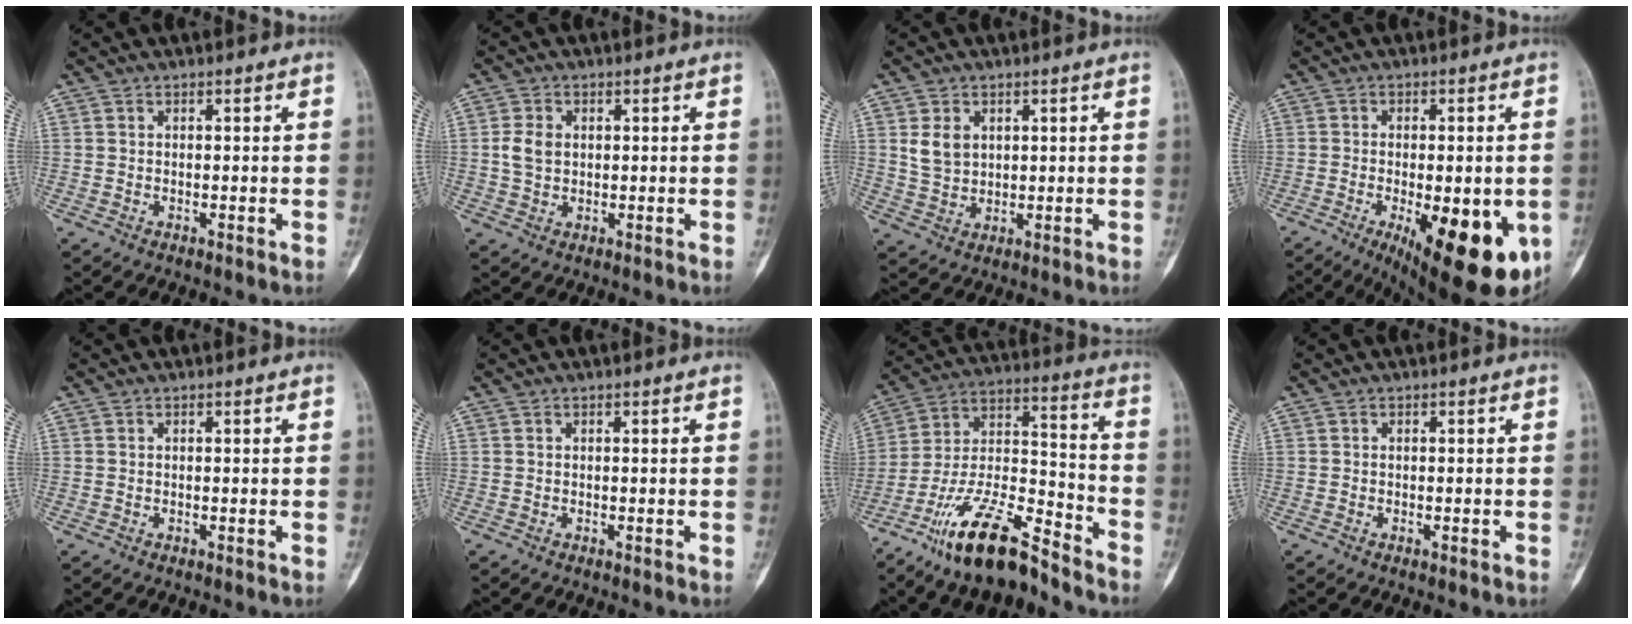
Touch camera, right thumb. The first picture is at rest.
{"total": 4.1, "force": [0.5, 3.1, 2.7], "torque": [-0.051, 0.003, 0.010]}
{"total": 5.0, "force": [1.6, 3.8, 2.8], "torque": [-0.040, -0.008, 0.038]}
{"total": 20.6, "force": [-7.0, 7.9, 17.6], "torque": [-0.201, -0.019, -0.080]}
{"total": 0.0}
{"total": 0.0}
{"total": 17.6, "force": [-13.1, 5.0, 10.7], "torque": [-0.191, 0.083, -0.237]}
{"total": 0.6, "force": [-0.3, 0.2, 0.4], "torque": [-0.011, 0.002, -0.005]}